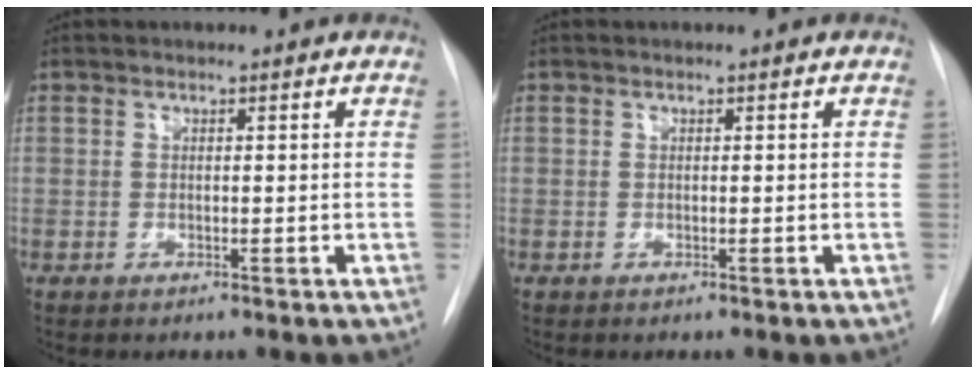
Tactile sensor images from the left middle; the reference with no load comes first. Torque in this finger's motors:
{"motor_torque": [0.00, 0.00, 0.00, 0.00]}